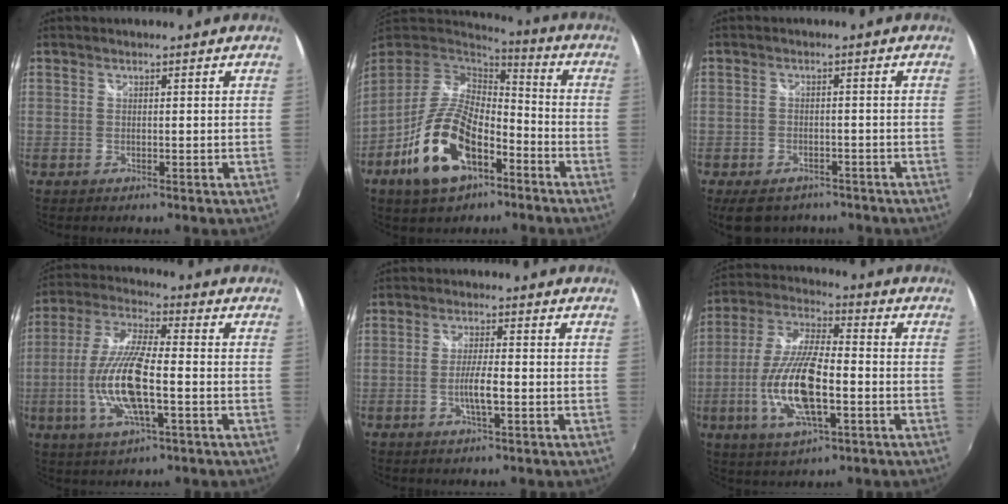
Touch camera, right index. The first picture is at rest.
{"total": 17.5, "force": [-8.4, 8.9, 12.5], "torque": [-0.262, -0.012, -0.146]}
{"total": 8.3, "force": [-6.2, 4.7, 3.2], "torque": [-0.075, -0.005, -0.086]}
{"total": 14.3, "force": [-3.2, 3.8, 13.5], "torque": [-0.272, -0.009, -0.061]}
{"total": 4.4, "force": [-1.4, 0.4, 4.2], "torque": [-0.080, -0.004, -0.025]}
{"total": 16.0, "force": [-4.2, 5.3, 14.5], "torque": [-0.299, -0.009, -0.079]}